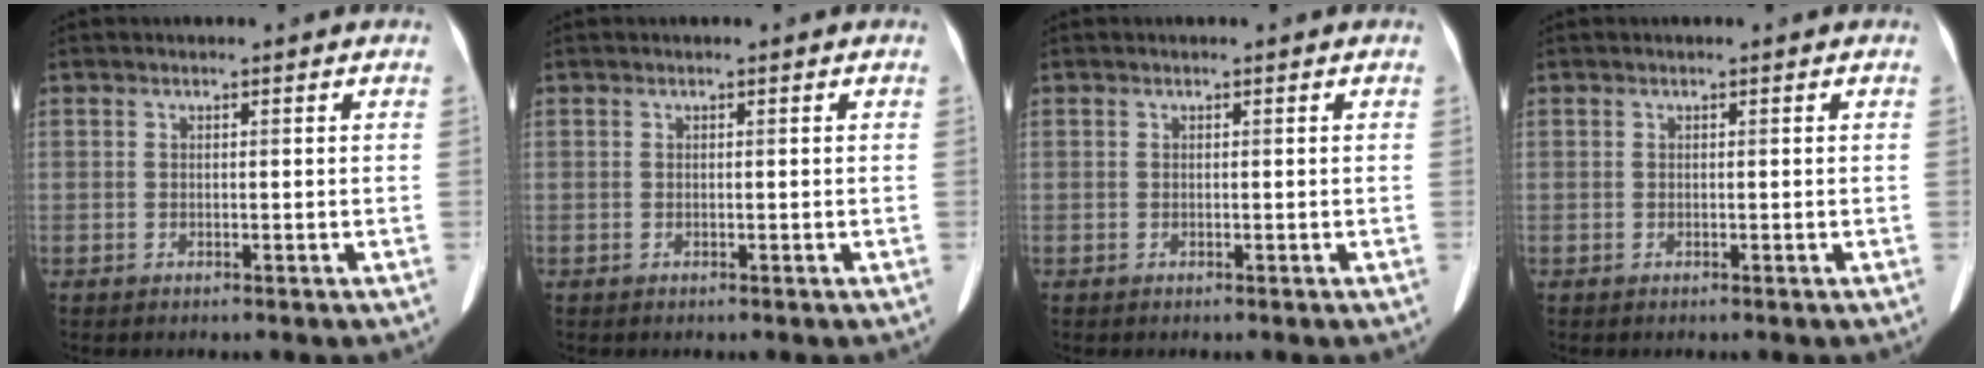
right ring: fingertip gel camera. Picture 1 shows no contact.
{"total": 0.0}
{"total": 0.0}
{"total": 0.0}